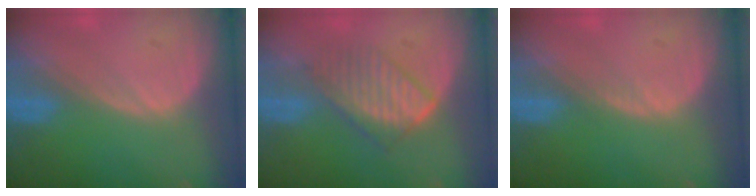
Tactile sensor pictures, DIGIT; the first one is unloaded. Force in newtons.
{"total": 6.0, "press": 5.9, "slide": 1.1}
{"total": 0.5, "press": 0.5, "slide": 0.1}